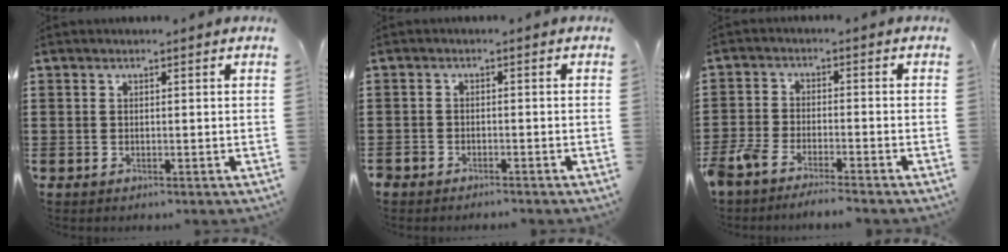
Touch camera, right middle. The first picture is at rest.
{"total": 1.7, "force": [-1.7, 0.4, -0.1], "torque": [-0.003, 0.004, -0.038]}
{"total": 4.5, "force": [-4.2, 0.5, 1.4], "torque": [-0.053, -0.009, -0.092]}